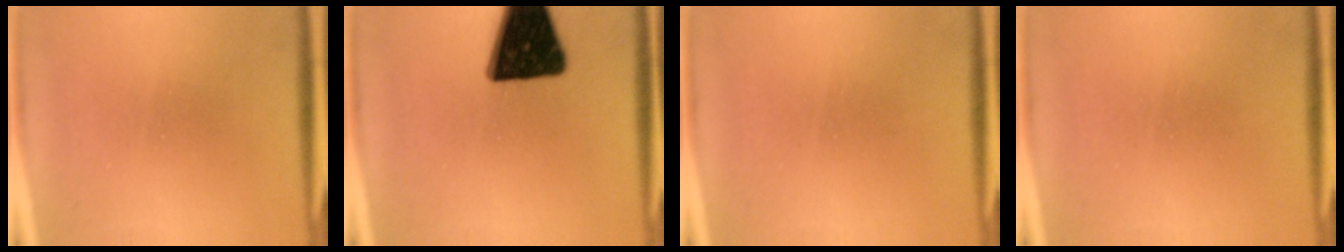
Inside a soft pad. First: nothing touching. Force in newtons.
{"total": 18.5}
{"total": 1.6}
{"total": 1.6}